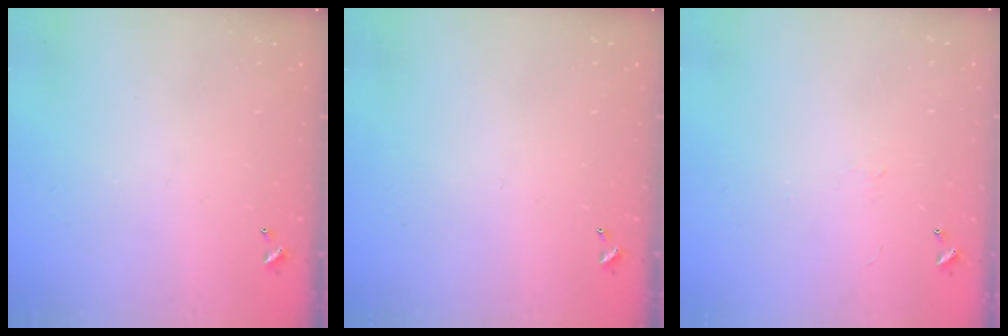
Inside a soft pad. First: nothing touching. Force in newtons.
{"total": 0.0}
{"total": 0.6, "press": 0.5, "slide": 0.4}